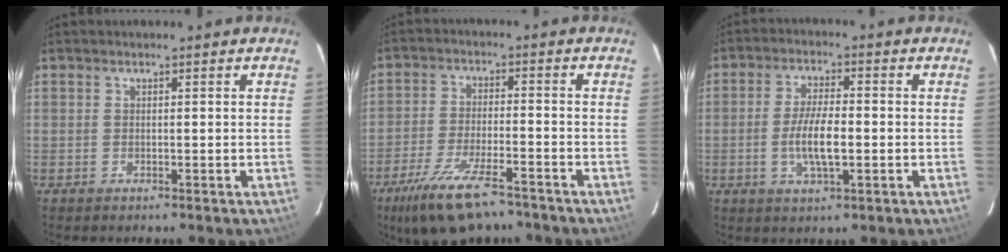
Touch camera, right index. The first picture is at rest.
{"total": 13.2, "force": [-9.8, 4.0, 7.9], "torque": [-0.174, -0.027, -0.168]}
{"total": 7.4, "force": [-1.5, 2.1, 6.9], "torque": [-0.137, -0.001, -0.028]}